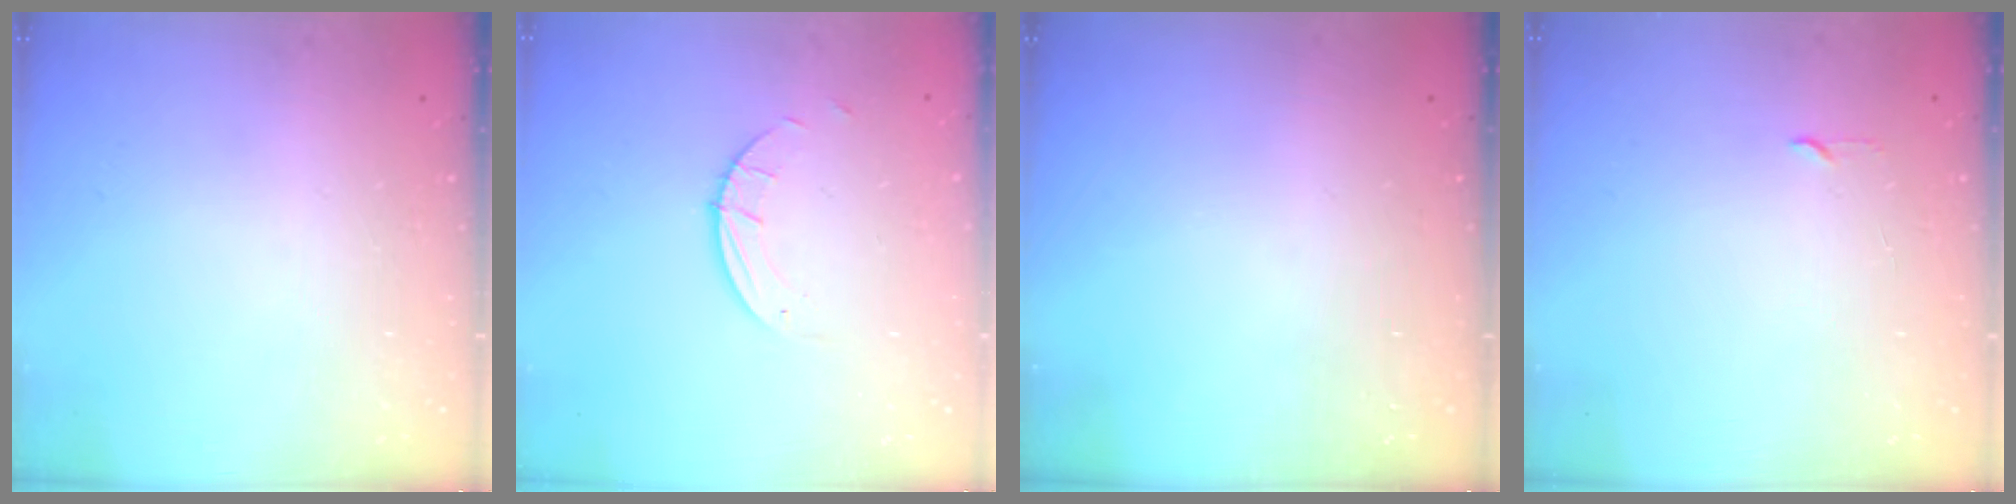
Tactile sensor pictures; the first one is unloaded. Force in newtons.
{"total": 1.5, "press": 1.5, "slide": 0.1}
{"total": 0.0}
{"total": 2.3, "press": 2.2, "slide": 0.3}